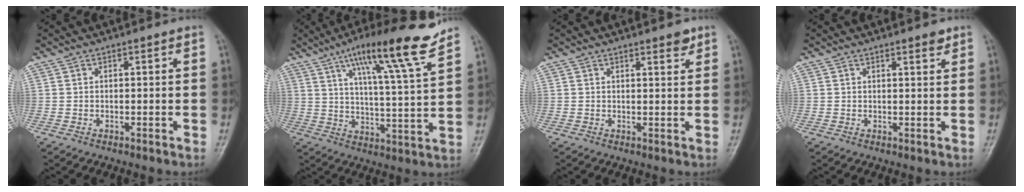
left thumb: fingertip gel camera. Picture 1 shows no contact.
{"total": 16.3, "force": [11.0, 1.5, 11.9], "torque": [-0.177, -0.053, 0.174]}
{"total": 2.5, "force": [1.8, 1.0, 1.4], "torque": [-0.008, -0.010, 0.024]}
{"total": 2.0, "force": [1.4, 0.8, 1.2], "torque": [-0.007, -0.007, 0.018]}